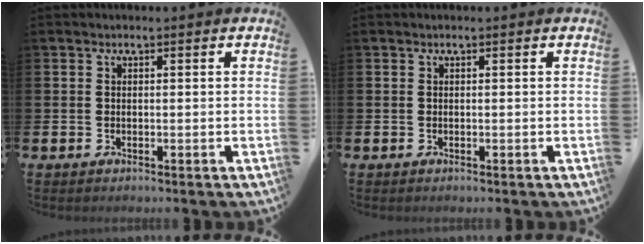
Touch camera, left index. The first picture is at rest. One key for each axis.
{"total": 0.0}